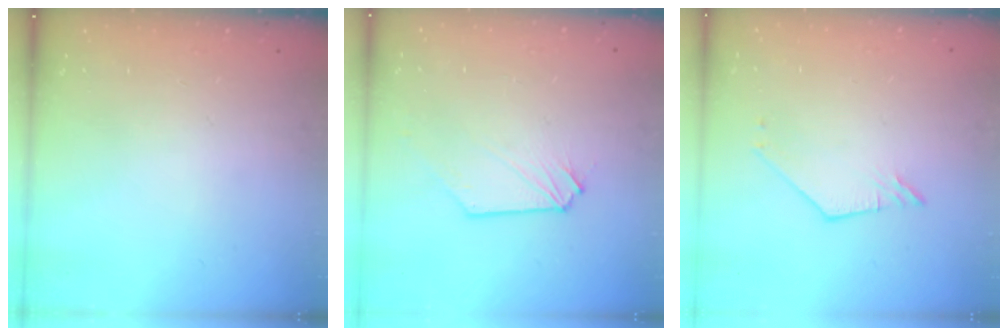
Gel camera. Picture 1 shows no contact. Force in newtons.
{"total": 0.0}
{"total": 2.1, "press": 2.1, "slide": 0.1}